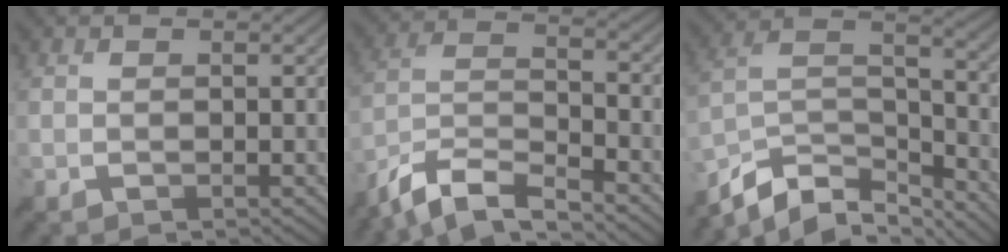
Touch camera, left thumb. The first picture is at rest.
{"total": 9.9, "force": [-8.2, 2.1, 5.0], "torque": [-0.104, -0.004, -0.165]}
{"total": 11.3, "force": [-8.8, 4.5, 5.4], "torque": [-0.117, -0.004, -0.165]}